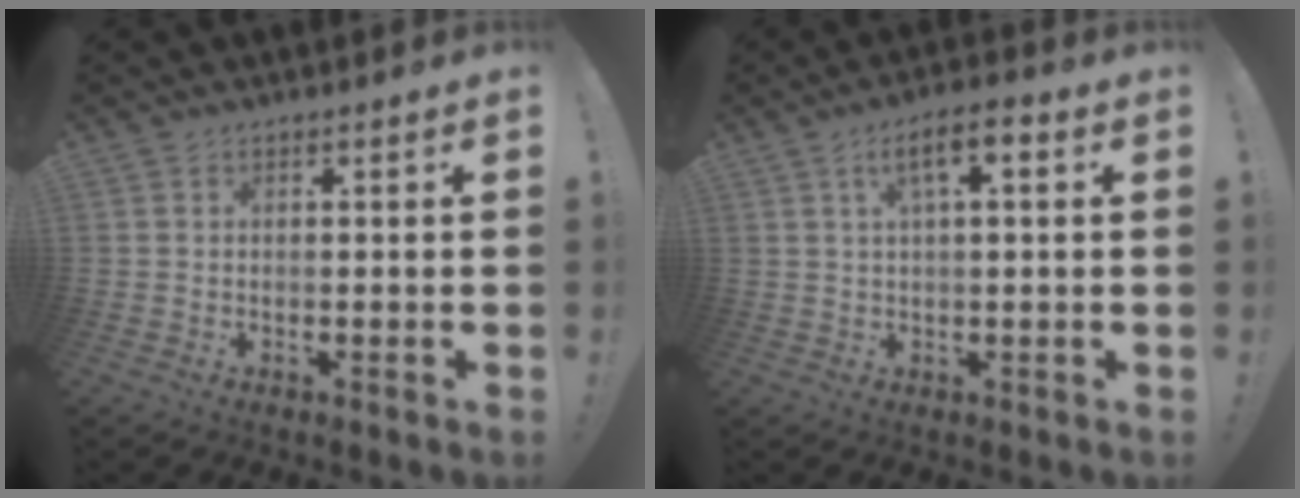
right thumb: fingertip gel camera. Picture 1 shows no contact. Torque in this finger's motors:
{"motor_torque": [0.09, 0.09, 0.34, 0.49, 0.22]}